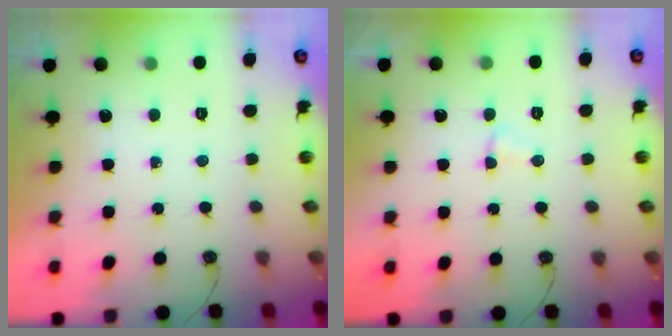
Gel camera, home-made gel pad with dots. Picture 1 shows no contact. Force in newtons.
{"total": 2.5, "press": 2.5, "slide": 0.4}